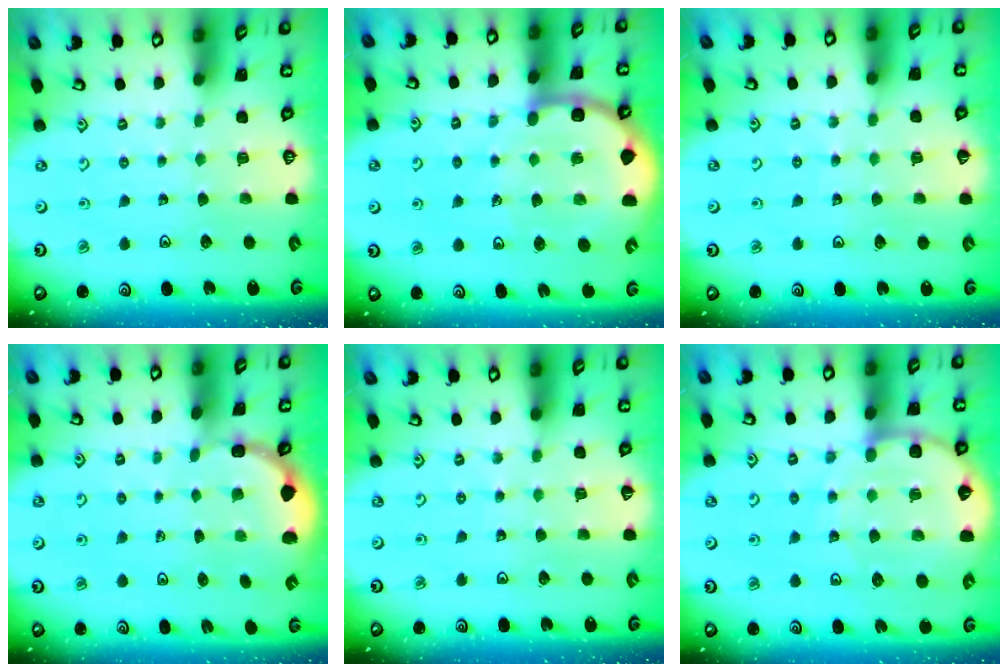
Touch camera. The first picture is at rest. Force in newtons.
{"total": 10.2, "press": 9.8, "slide": 2.7}
{"total": 2.9, "press": 2.9, "slide": 0.3}
{"total": 1.8, "press": 1.7, "slide": 0.7}
{"total": 2.9, "press": 2.9, "slide": 0.3}
{"total": 9.6, "press": 9.5, "slide": 1.2}